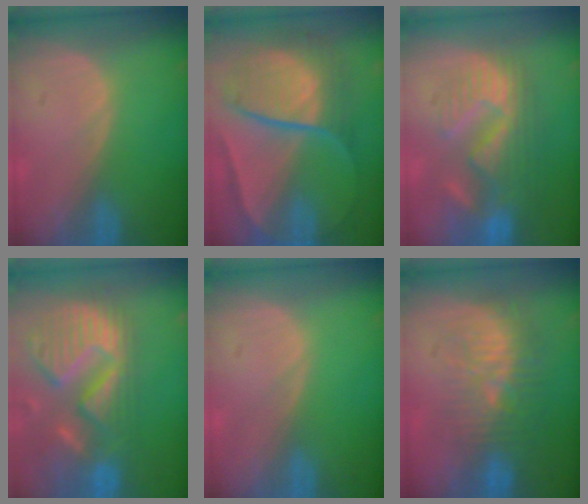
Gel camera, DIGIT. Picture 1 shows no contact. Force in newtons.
{"total": 10.7, "press": 10.7, "slide": 1.1}
{"total": 10.8, "press": 9.8, "slide": 4.5}
{"total": 14.1, "press": 11.7, "slide": 7.7}
{"total": 0.0}
{"total": 9.6, "press": 8.9, "slide": 3.5}